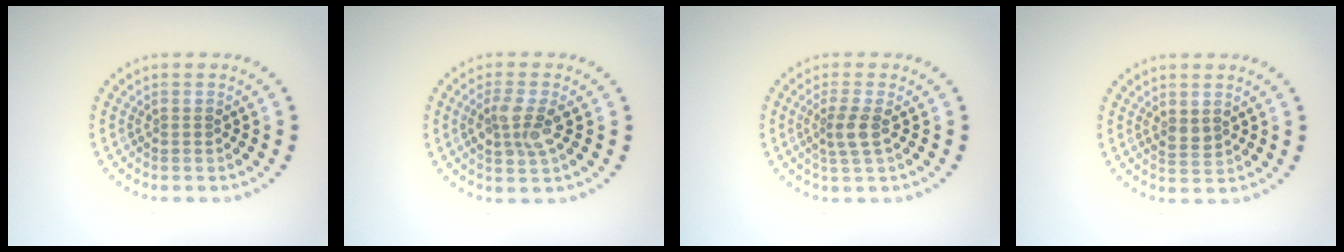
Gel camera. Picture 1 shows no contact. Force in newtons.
{"total": 2.8, "press": 2.8, "slide": 0.7}
{"total": 2.1, "press": 1.7, "slide": 1.3}
{"total": 1.2, "press": 1.2, "slide": 0.5}